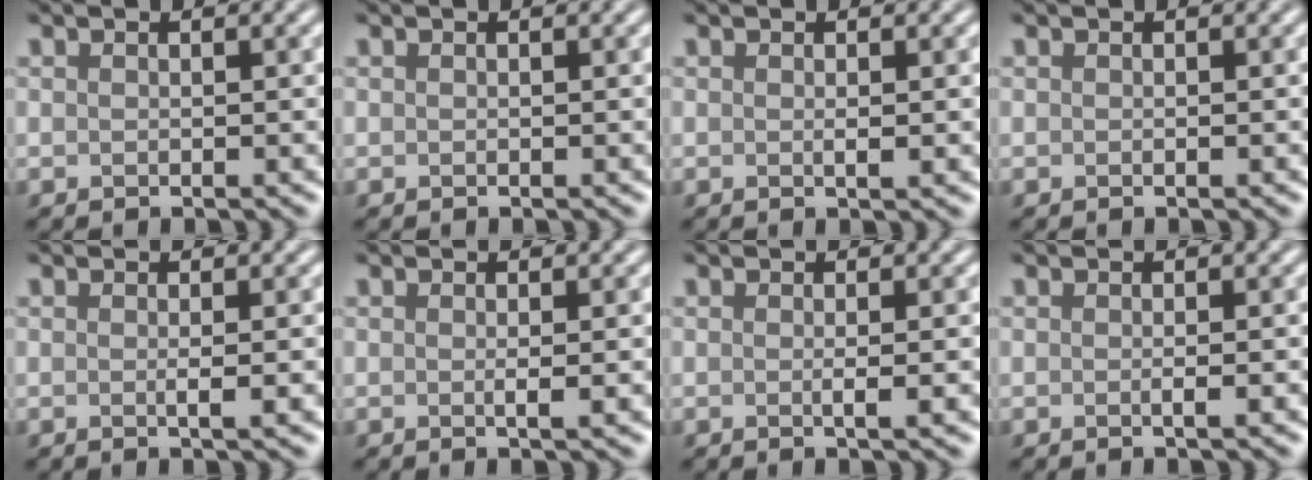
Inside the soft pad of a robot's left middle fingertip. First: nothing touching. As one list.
[{"total": 0.0}, {"total": 0.7, "force": [-0.1, 0.0, 0.7], "torque": [-0.010, 0.003, 0.003]}, {"total": 0.0}, {"total": 1.9, "force": [-0.3, 0.5, 1.8], "torque": [-0.020, 0.000, -0.004]}, {"total": 1.6, "force": [-0.2, 0.3, 1.5], "torque": [-0.018, 0.001, -0.003]}, {"total": 1.9, "force": [-0.3, 0.5, 1.8], "torque": [-0.019, -0.001, -0.005]}, {"total": 1.2, "force": [-0.3, 0.3, 1.2], "torque": [-0.011, -0.002, -0.006]}]